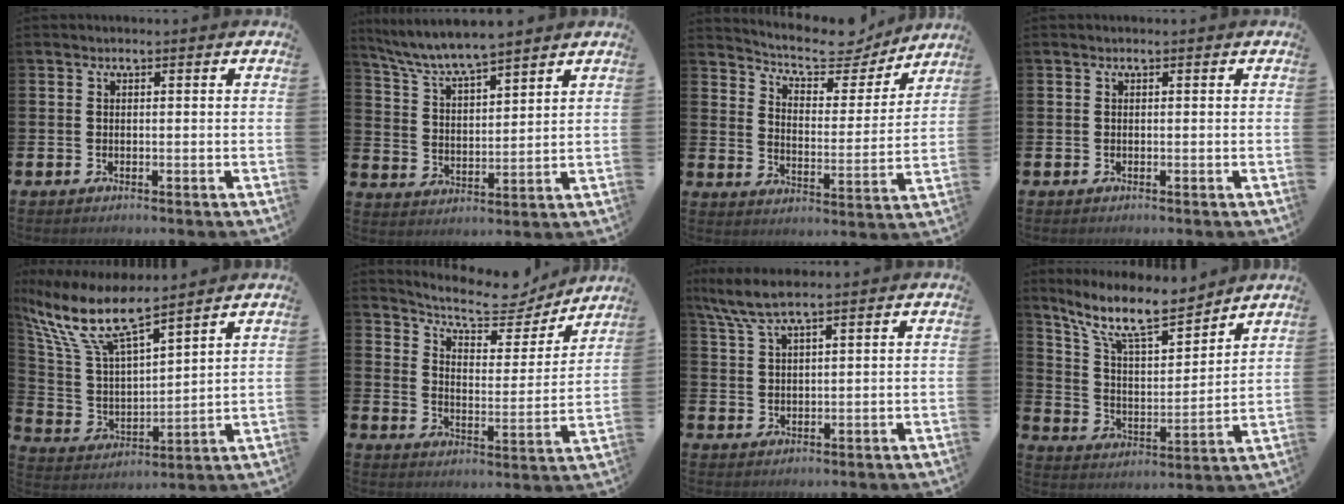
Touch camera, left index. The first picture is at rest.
{"total": 6.7, "force": [6.4, 0.4, 2.0], "torque": [-0.069, -0.034, 0.114]}
{"total": 8.4, "force": [7.7, 2.6, 2.2], "torque": [-0.071, -0.056, 0.134]}
{"total": 0.0}
{"total": 11.0, "force": [9.0, 2.4, 5.9], "torque": [-0.157, -0.046, 0.157]}
{"total": 9.4, "force": [8.6, 2.7, 2.9], "torque": [-0.076, -0.061, 0.147]}
{"total": 5.8, "force": [4.6, 0.6, 3.4], "torque": [-0.082, -0.008, 0.085]}
{"total": 11.6, "force": [9.8, 2.8, 5.6], "torque": [-0.133, -0.056, 0.172]}